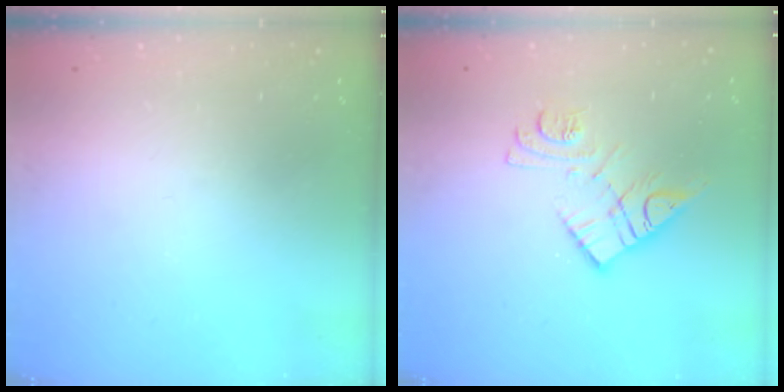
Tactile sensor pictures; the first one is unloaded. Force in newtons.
{"total": 11.7, "press": 11.7, "slide": 0.9}